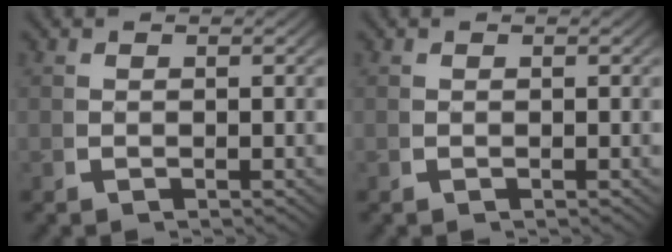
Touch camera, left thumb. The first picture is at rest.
{"total": 0.0}